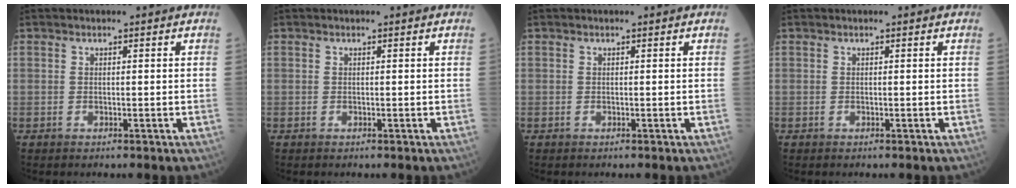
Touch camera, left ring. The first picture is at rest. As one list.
[{"total": 0.0}, {"total": 0.0}, {"total": 0.0}]